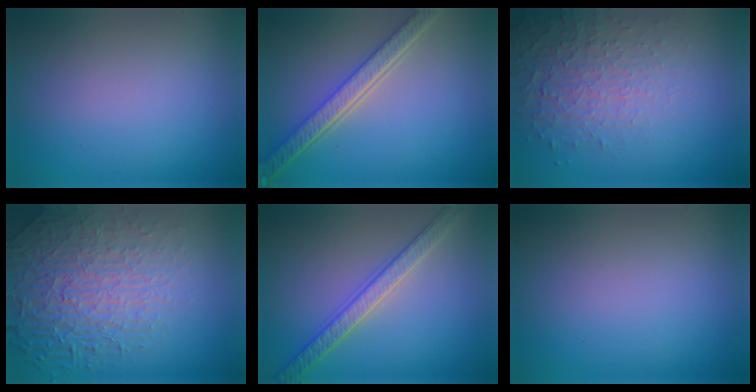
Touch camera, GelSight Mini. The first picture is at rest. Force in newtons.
{"total": 5.4, "press": 4.1, "slide": 3.5}
{"total": 4.9, "press": 3.3, "slide": 3.7}
{"total": 8.9, "press": 6.0, "slide": 6.5}
{"total": 3.4, "press": 3.4, "slide": 0.6}
{"total": 0.0}